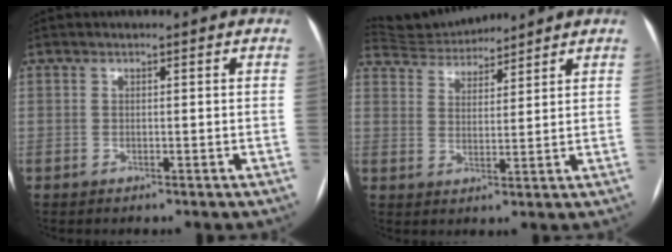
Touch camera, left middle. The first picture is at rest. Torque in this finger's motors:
{"motor_torque": [-0.08, -0.11, -0.19, -0.05]}